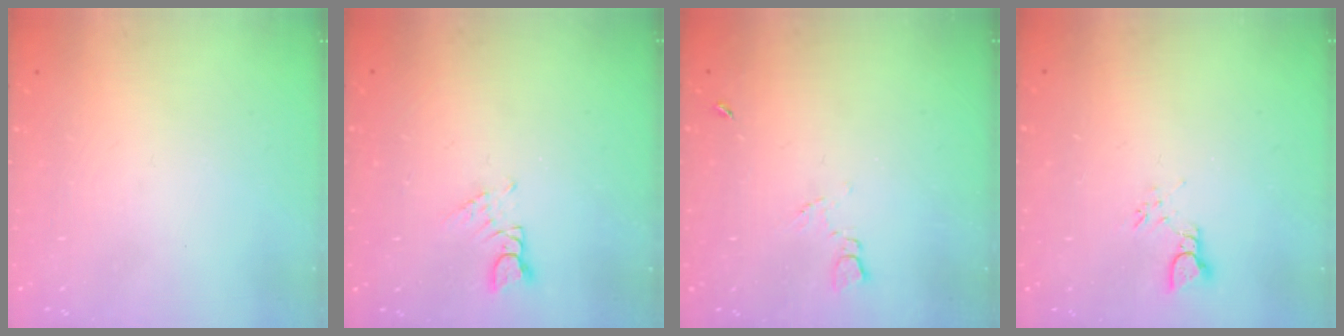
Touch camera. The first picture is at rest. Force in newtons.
{"total": 1.5, "press": 1.5, "slide": 0.2}
{"total": 3.4, "press": 3.3, "slide": 0.7}
{"total": 2.3, "press": 2.3, "slide": 0.2}